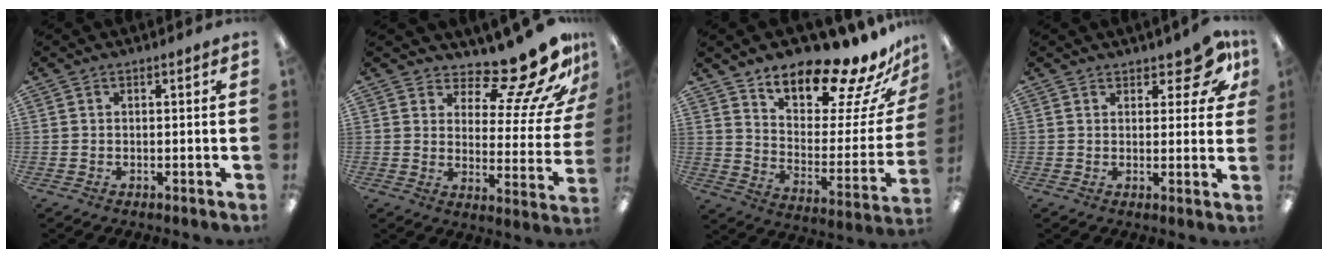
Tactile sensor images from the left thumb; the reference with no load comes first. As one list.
[{"total": 16.7, "force": [14.2, 4.3, 7.8], "torque": [-0.111, -0.120, 0.231]}, {"total": 17.5, "force": [15.7, 4.1, 6.7], "torque": [-0.095, -0.132, 0.258]}, {"total": 7.7, "force": [5.3, 3.2, 4.6], "torque": [-0.043, -0.031, 0.087]}]